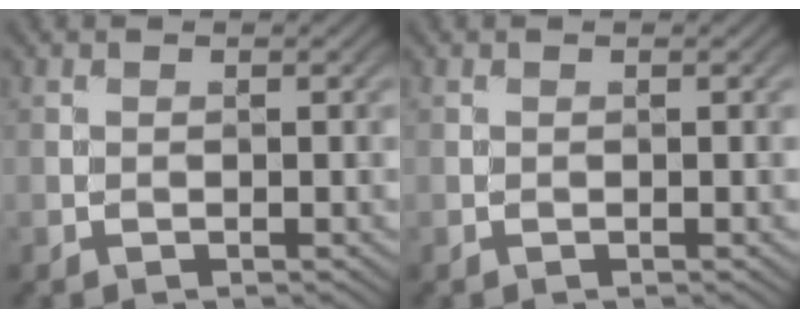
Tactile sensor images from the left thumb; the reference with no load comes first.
{"total": 0.0}